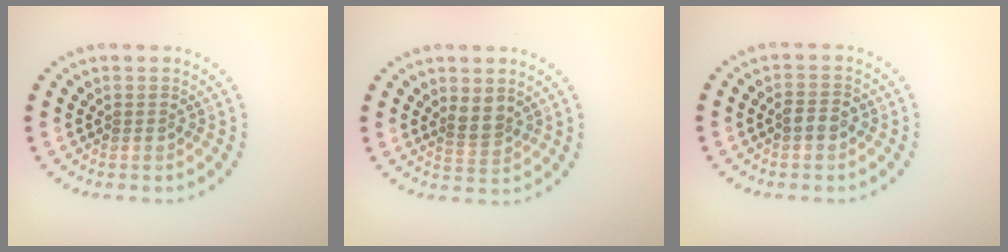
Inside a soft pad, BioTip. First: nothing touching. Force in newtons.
{"total": 2.1, "press": 1.6, "slide": 1.3}
{"total": 1.8, "press": 1.8, "slide": 0.3}